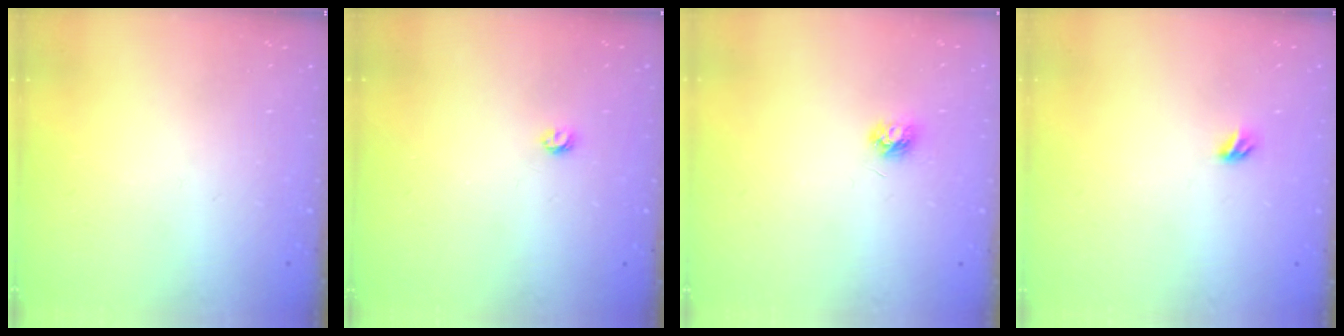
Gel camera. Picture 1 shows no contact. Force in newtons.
{"total": 3.0, "press": 3.0, "slide": 0.4}
{"total": 4.2, "press": 4.2, "slide": 0.3}
{"total": 3.2, "press": 3.1, "slide": 0.8}